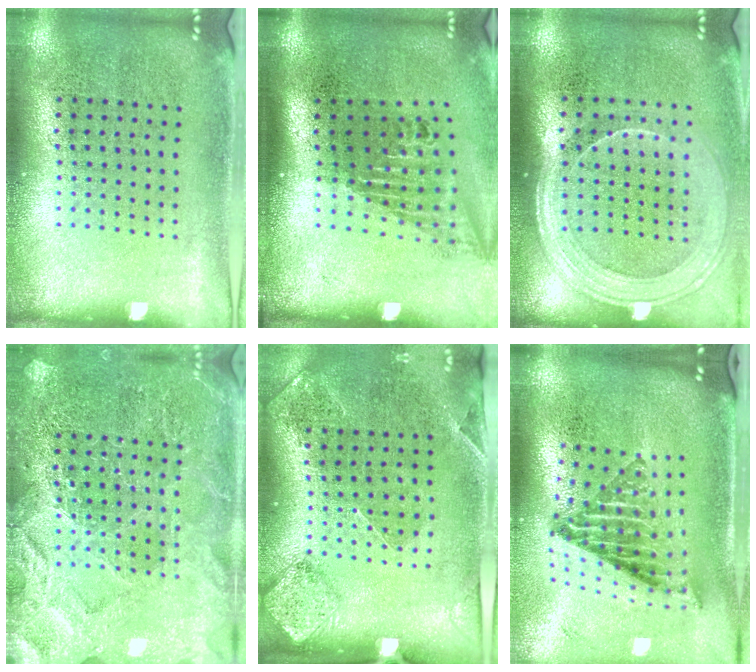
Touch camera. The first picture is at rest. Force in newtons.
{"total": 1.6, "press": 1.2, "slide": 1.1}
{"total": 1.9, "press": 1.6, "slide": 1.0}
{"total": 3.4, "press": 3.4, "slide": 0.4}
{"total": 1.5, "press": 1.3, "slide": 0.8}
{"total": 2.0, "press": 1.5, "slide": 1.4}